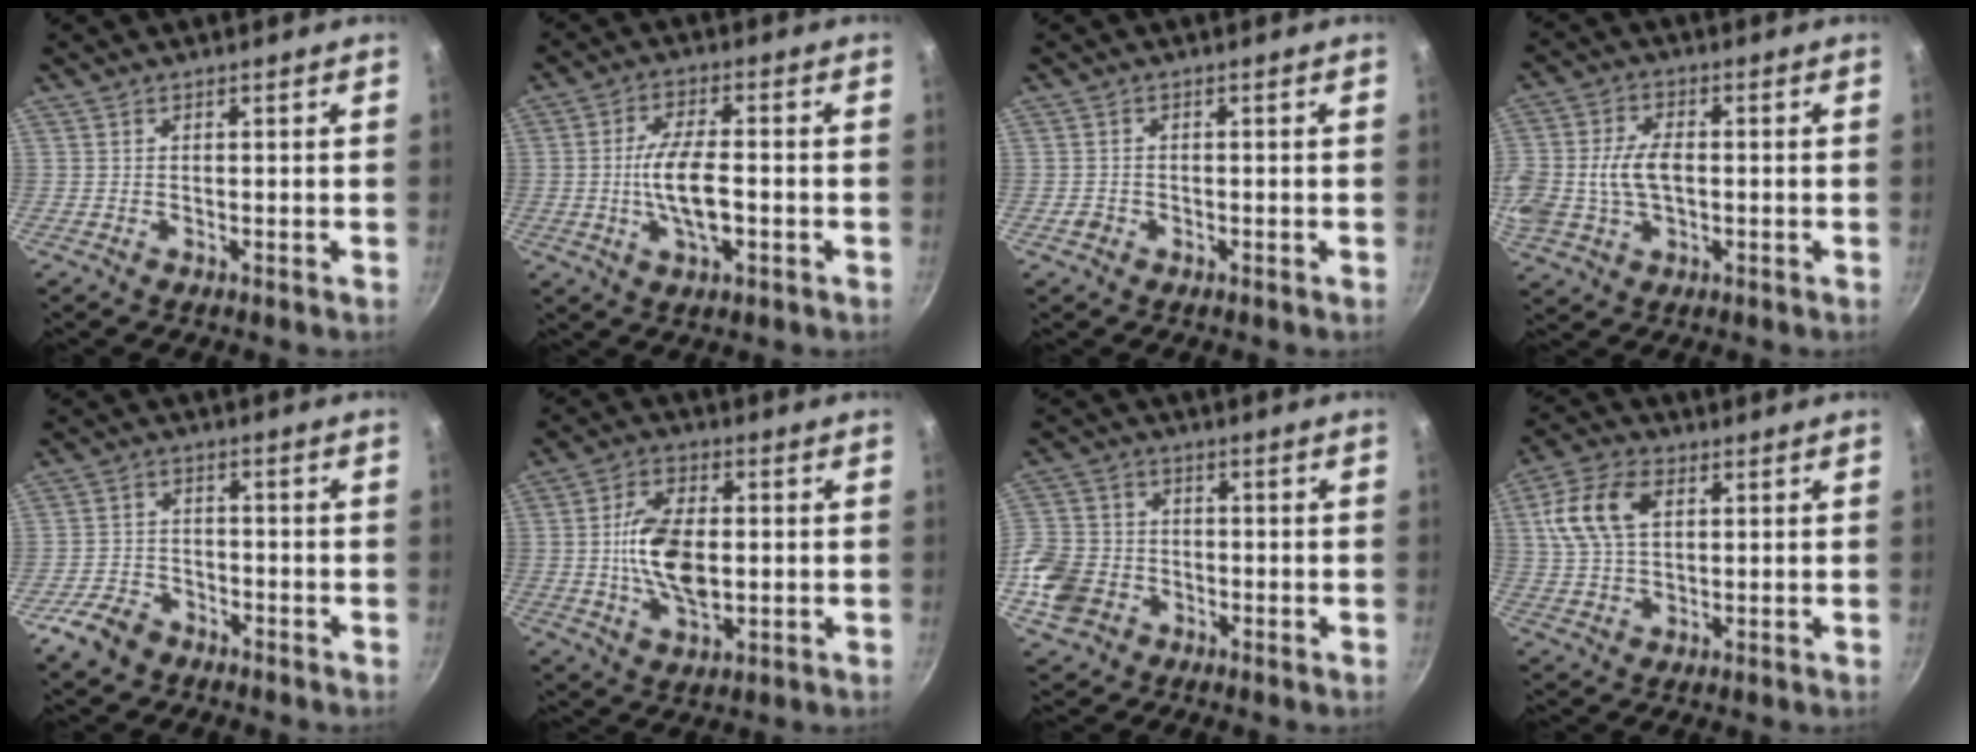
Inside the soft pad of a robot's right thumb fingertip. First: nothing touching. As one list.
[{"total": 8.9, "force": [-1.2, 3.6, 8.0], "torque": [-0.153, 0.008, -0.024]}, {"total": 1.3, "force": [-0.6, 1.1, 0.3], "torque": [-0.001, 0.006, -0.012]}, {"total": 11.9, "force": [-0.4, 7.9, 9.0], "torque": [-0.201, 0.012, 0.001]}, {"total": 6.1, "force": [-4.3, 3.8, 2.2], "torque": [-0.037, 0.020, -0.080]}, {"total": 12.7, "force": [-0.1, 6.9, 10.7], "torque": [-0.186, 0.002, 0.000]}, {"total": 11.1, "force": [-3.7, 9.1, 5.3], "torque": [-0.101, 0.014, -0.071]}, {"total": 10.9, "force": [3.0, 6.7, 8.1], "torque": [-0.162, 0.014, 0.055]}]